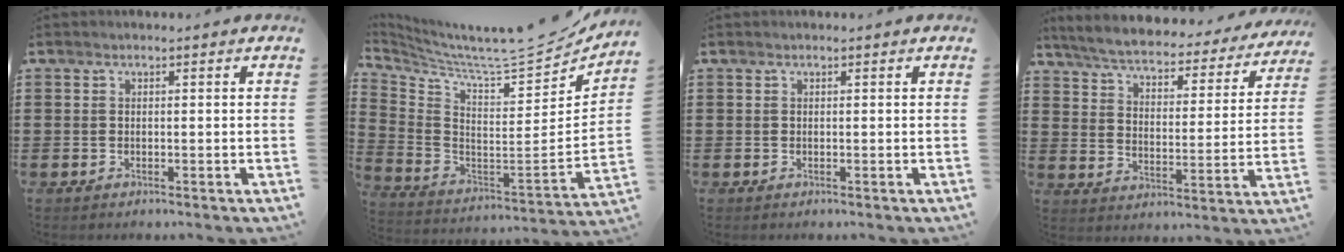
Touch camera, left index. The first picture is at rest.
{"total": 7.8, "force": [7.2, 0.3, 3.0], "torque": [-0.090, -0.072, 0.113]}
{"total": 0.0}
{"total": 4.6, "force": [4.3, 0.3, 1.5], "torque": [-0.055, -0.036, 0.067]}